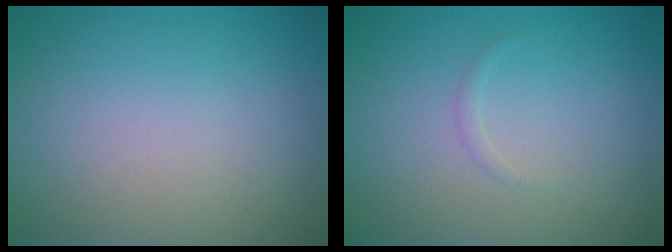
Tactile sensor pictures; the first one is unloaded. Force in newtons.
{"total": 0.5, "press": 0.5, "slide": 0.0}